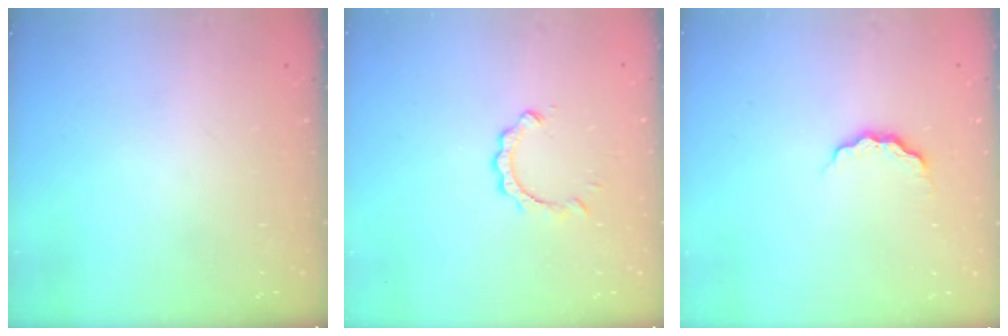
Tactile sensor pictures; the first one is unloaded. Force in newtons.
{"total": 2.3, "press": 2.3, "slide": 0.2}
{"total": 4.4, "press": 4.4, "slide": 0.7}